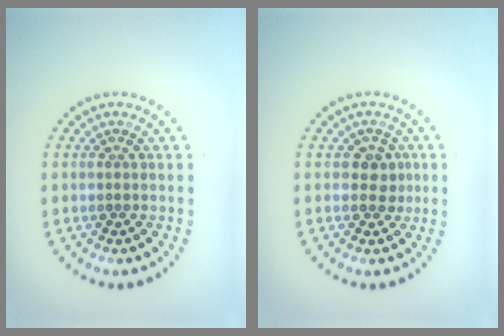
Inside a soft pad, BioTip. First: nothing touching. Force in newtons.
{"total": 1.8, "press": 1.6, "slide": 0.9}